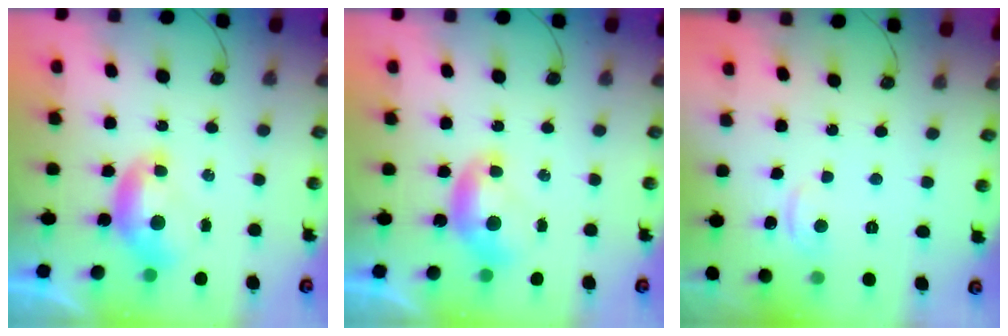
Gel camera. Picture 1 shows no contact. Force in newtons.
{"total": 0.0}
{"total": 2.8, "press": 2.8, "slide": 0.5}